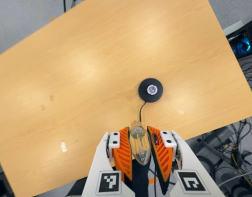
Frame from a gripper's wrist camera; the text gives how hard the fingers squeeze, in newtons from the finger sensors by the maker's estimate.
{"total": 22.9, "left": 25.0, "right": 20.7}